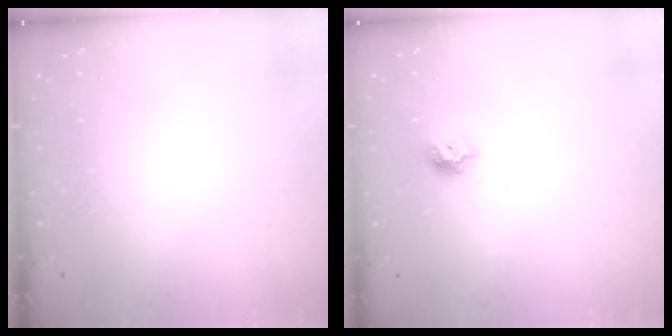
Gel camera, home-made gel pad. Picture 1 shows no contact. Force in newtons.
{"total": 7.4, "press": 7.4, "slide": 0.9}